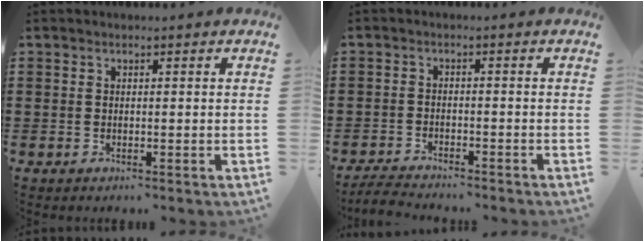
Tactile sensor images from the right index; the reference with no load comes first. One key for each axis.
{"total": 3.3, "fx": -3.3, "fy": 0.1, "fz": 0.4, "tx": -0.022, "ty": -0.005, "tz": -0.072}